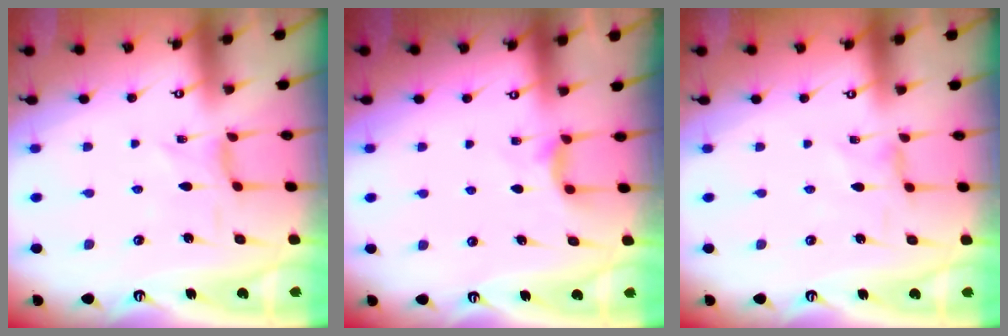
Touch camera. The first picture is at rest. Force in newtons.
{"total": 6.0, "press": 5.9, "slide": 0.6}
{"total": 0.7, "press": 0.6, "slide": 0.2}